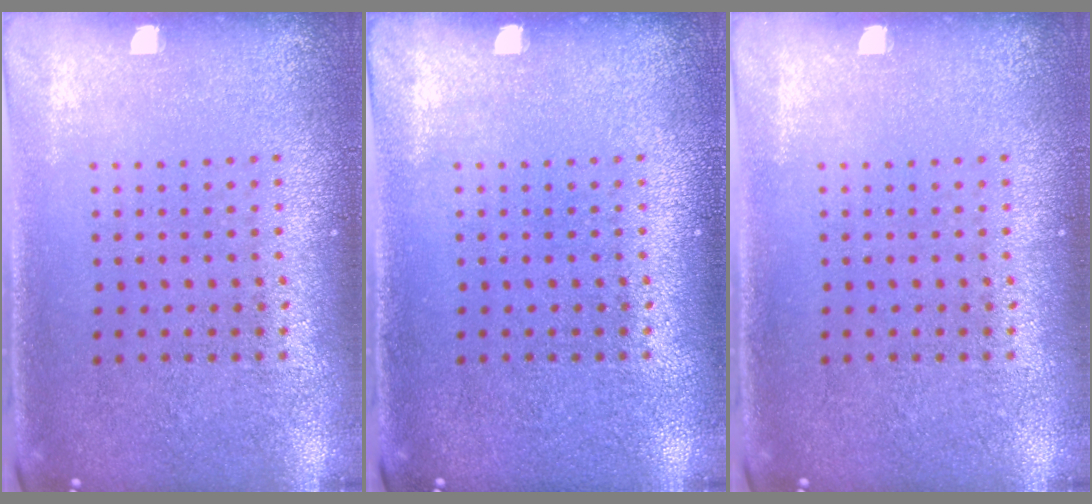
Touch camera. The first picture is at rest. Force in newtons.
{"total": 0.0}
{"total": 0.0}